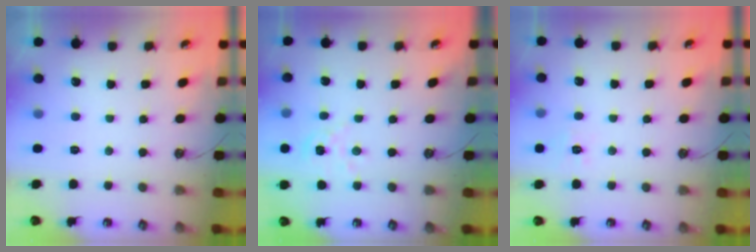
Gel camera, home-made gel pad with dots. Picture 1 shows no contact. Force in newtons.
{"total": 2.9, "press": 2.9, "slide": 0.3}
{"total": 6.5, "press": 6.4, "slide": 0.6}